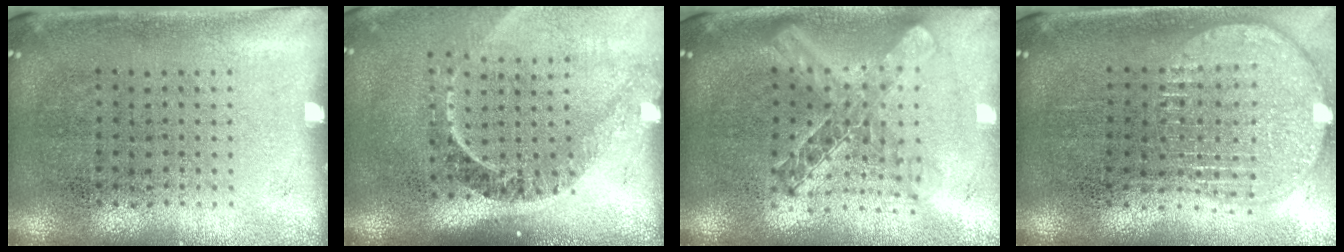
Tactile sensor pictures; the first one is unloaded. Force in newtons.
{"total": 2.4, "press": 1.6, "slide": 1.8}
{"total": 2.1, "press": 1.8, "slide": 1.2}
{"total": 1.9, "press": 1.6, "slide": 1.0}